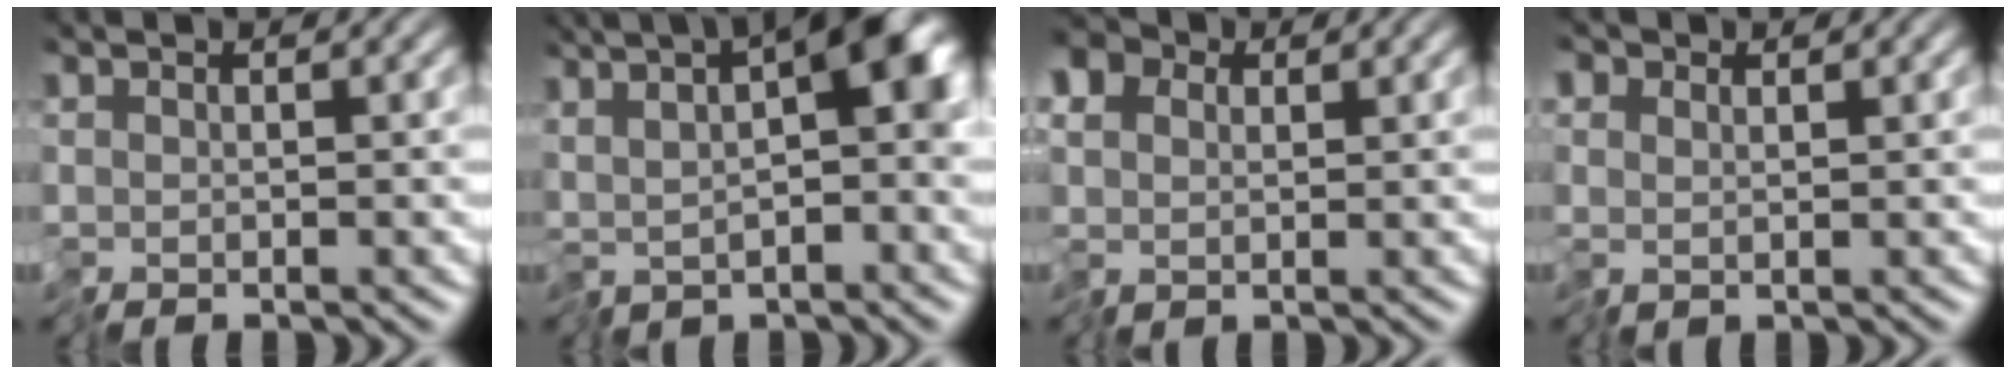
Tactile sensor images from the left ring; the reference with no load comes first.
{"total": 9.8, "force": [2.1, 3.7, 8.9], "torque": [-0.141, 0.011, 0.034]}
{"total": 4.9, "force": [1.3, 3.9, 2.7], "torque": [-0.064, 0.020, 0.017]}
{"total": 1.1, "force": [0.6, 0.8, 0.2], "torque": [-0.005, 0.005, 0.010]}